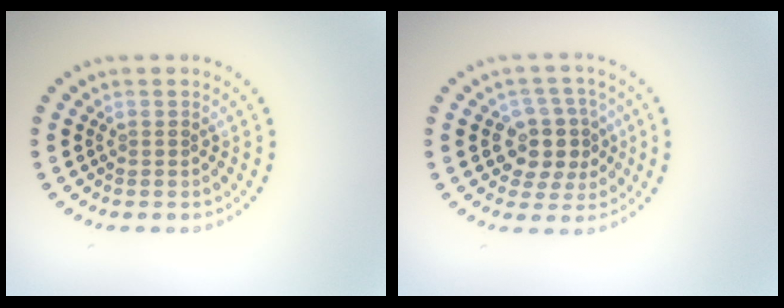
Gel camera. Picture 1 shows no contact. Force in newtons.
{"total": 4.5, "press": 4.1, "slide": 1.8}